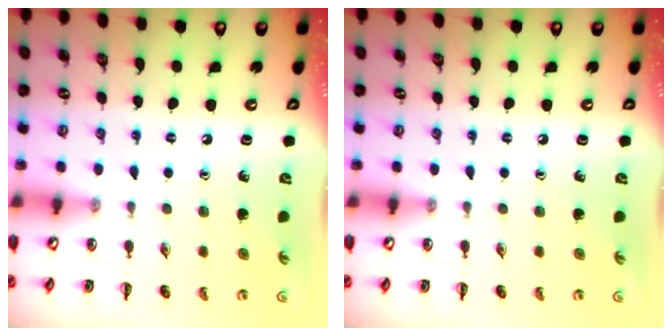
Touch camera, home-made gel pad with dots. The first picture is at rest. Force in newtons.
{"total": 0.0}